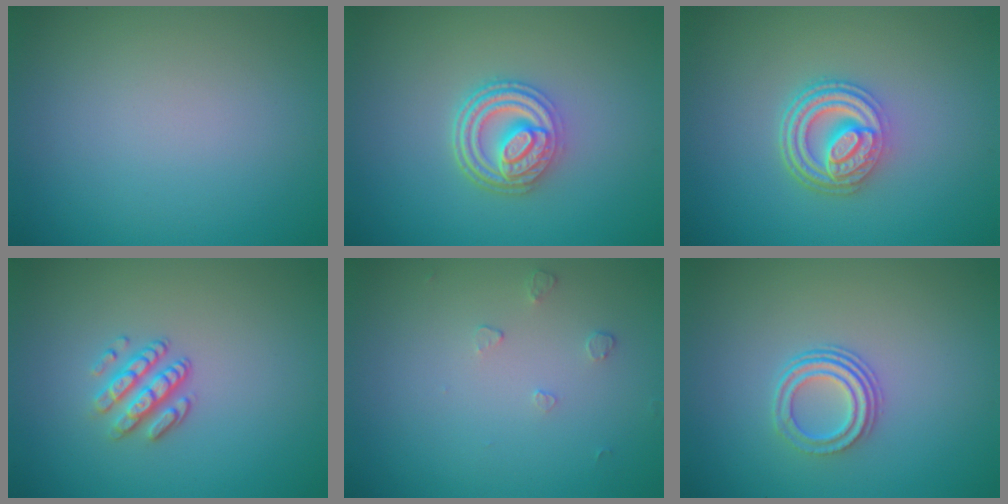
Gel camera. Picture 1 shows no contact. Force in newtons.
{"total": 4.6, "press": 3.6, "slide": 3.0}
{"total": 4.9, "press": 3.7, "slide": 3.1}
{"total": 2.9, "press": 2.3, "slide": 1.8}
{"total": 0.6, "press": 0.4, "slide": 0.5}
{"total": 3.1, "press": 2.3, "slide": 2.1}